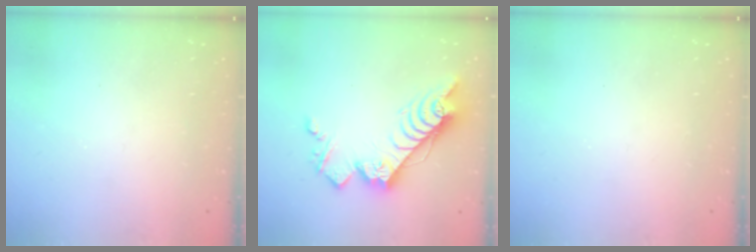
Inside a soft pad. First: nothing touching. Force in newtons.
{"total": 14.6, "press": 14.5, "slide": 1.0}
{"total": 0.0}